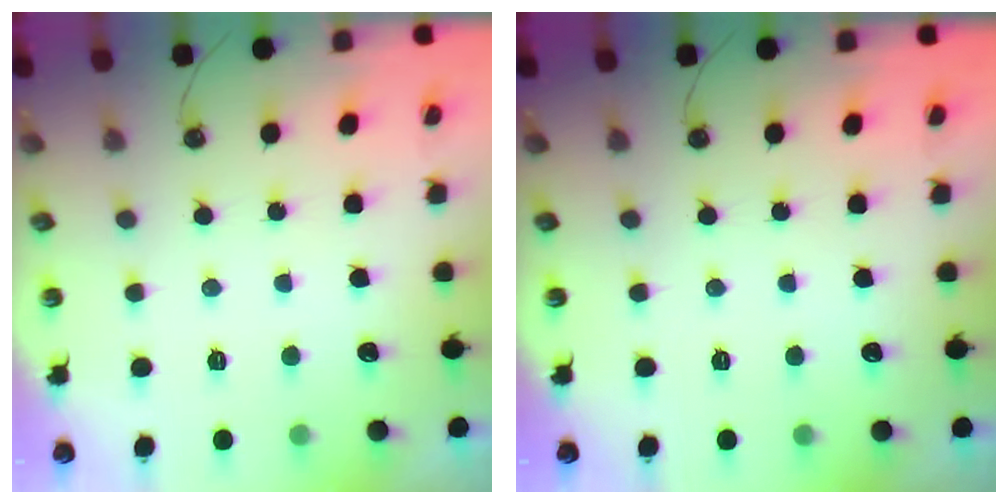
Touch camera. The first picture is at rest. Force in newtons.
{"total": 0.0}